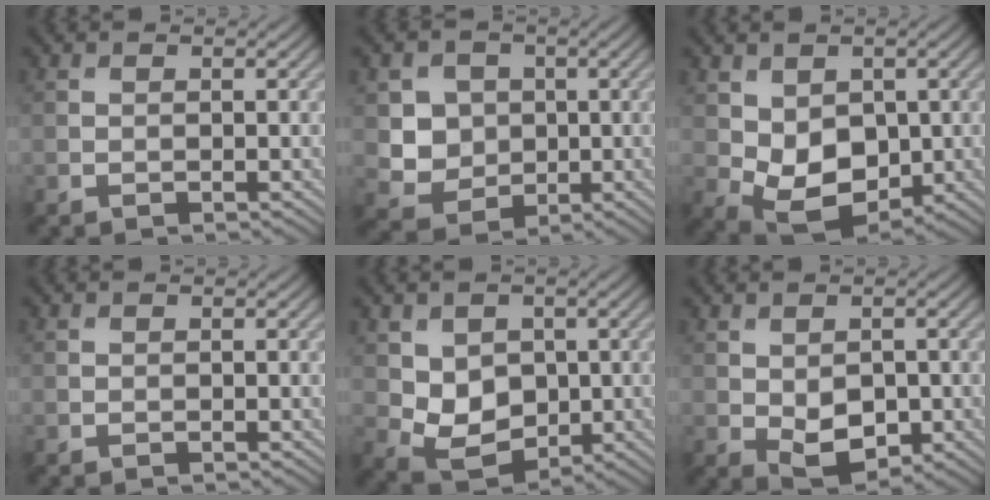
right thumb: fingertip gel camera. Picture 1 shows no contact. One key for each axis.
{"total": 5.2, "fx": 0.6, "fy": 4.8, "fz": 1.9, "tx": -0.053, "ty": -0.015, "tz": 0.007}
{"total": 7.3, "fx": 0.1, "fy": 5.2, "fz": 5.2, "tx": -0.112, "ty": -0.017, "tz": 0.007}
{"total": 0.0}
{"total": 5.9, "fx": 0.7, "fy": 4.7, "fz": 3.4, "tx": -0.084, "ty": -0.014, "tz": 0.014}
{"total": 5.0, "fx": -0.9, "fy": 3.1, "fz": 3.8, "tx": -0.073, "ty": -0.012, "tz": -0.008}